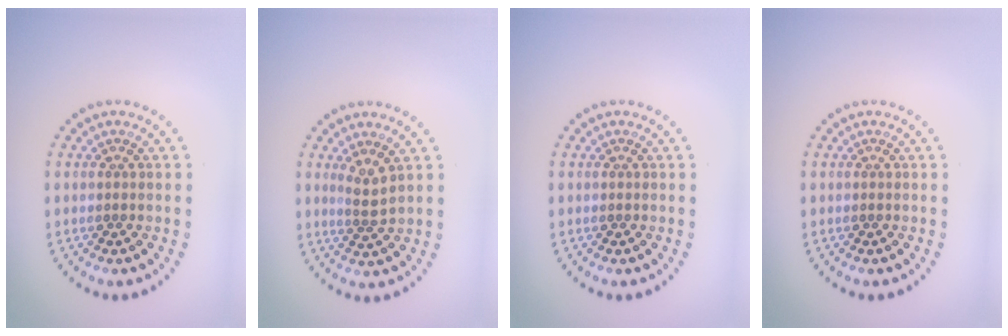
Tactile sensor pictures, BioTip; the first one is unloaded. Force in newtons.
{"total": 1.8, "press": 1.3, "slide": 1.3}
{"total": 0.0}
{"total": 0.0}